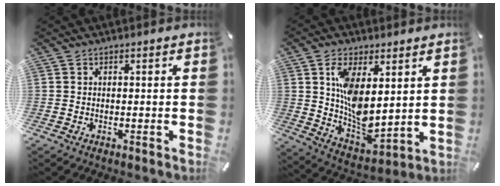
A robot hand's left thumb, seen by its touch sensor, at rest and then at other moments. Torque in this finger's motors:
{"motor_torque": [2.55, 2.46, 1.31, -0.92, 0.50]}